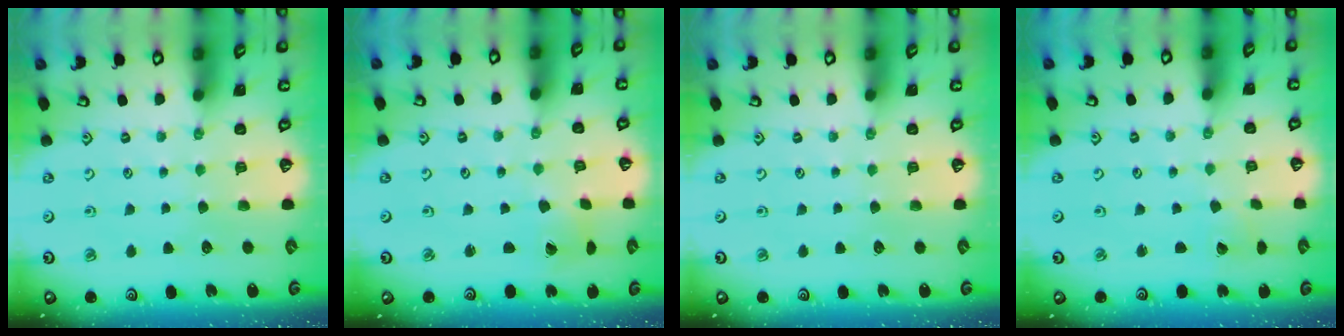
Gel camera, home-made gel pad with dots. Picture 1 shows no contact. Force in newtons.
{"total": 2.0, "press": 2.0, "slide": 0.3}
{"total": 0.0}
{"total": 1.6, "press": 1.6, "slide": 0.1}